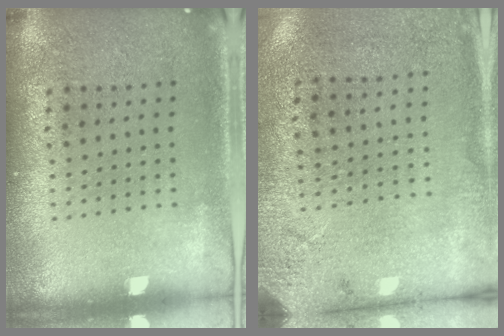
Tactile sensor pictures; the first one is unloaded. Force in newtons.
{"total": 2.7, "press": 2.2, "slide": 1.5}